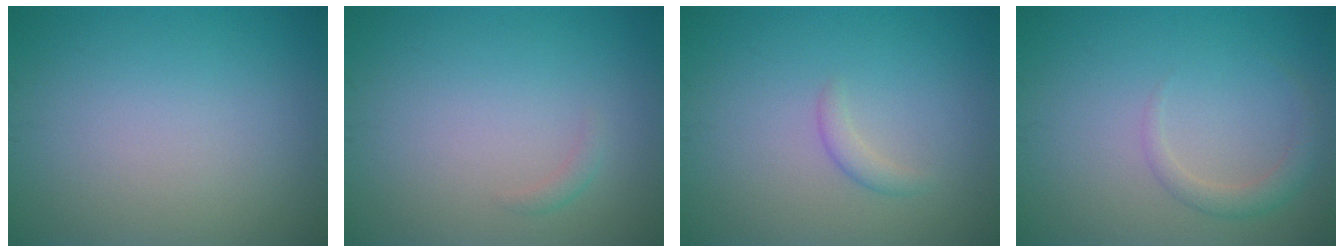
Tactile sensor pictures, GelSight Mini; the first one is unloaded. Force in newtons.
{"total": 0.8, "press": 0.8, "slide": 0.0}
{"total": 1.1, "press": 1.1, "slide": 0.0}
{"total": 1.8, "press": 1.8, "slide": 0.1}